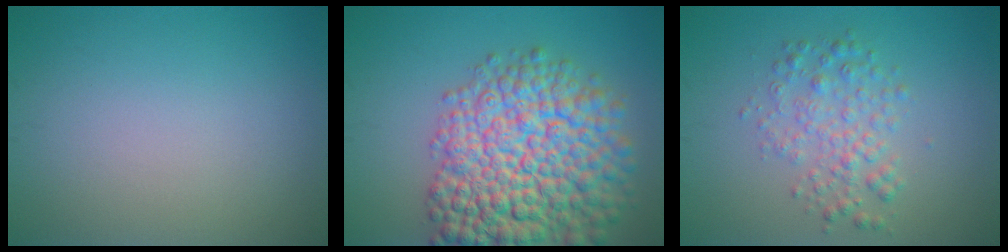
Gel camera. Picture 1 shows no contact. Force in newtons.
{"total": 12.8, "press": 12.8, "slide": 0.5}
{"total": 3.1, "press": 3.1, "slide": 0.0}